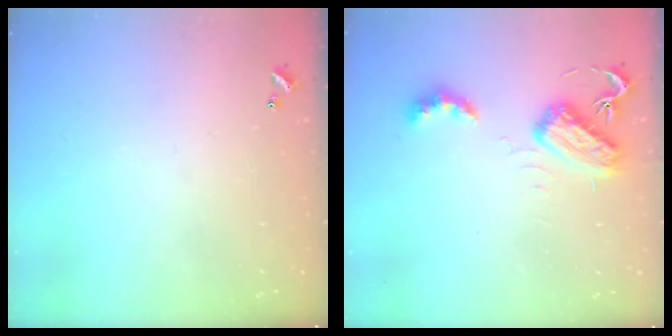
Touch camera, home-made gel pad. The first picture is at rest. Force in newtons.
{"total": 6.4, "press": 6.4, "slide": 0.2}